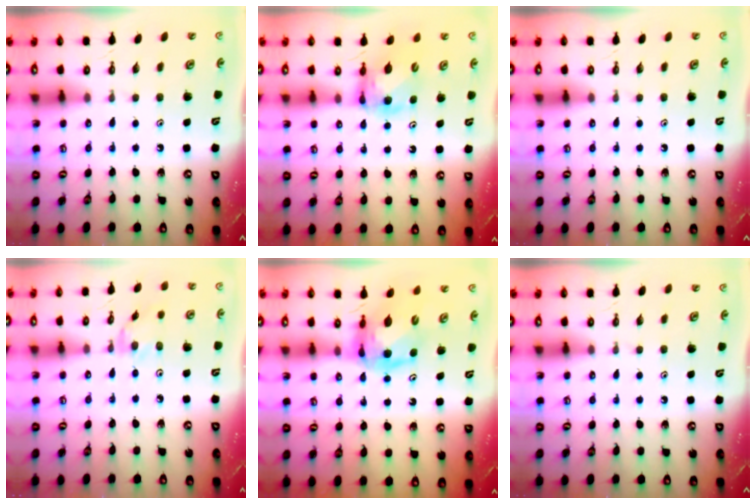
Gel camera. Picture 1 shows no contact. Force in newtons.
{"total": 6.4, "press": 6.4, "slide": 0.2}
{"total": 0.0}
{"total": 3.0, "press": 2.9, "slide": 0.4}
{"total": 7.9, "press": 7.8, "slide": 1.1}
{"total": 0.0}